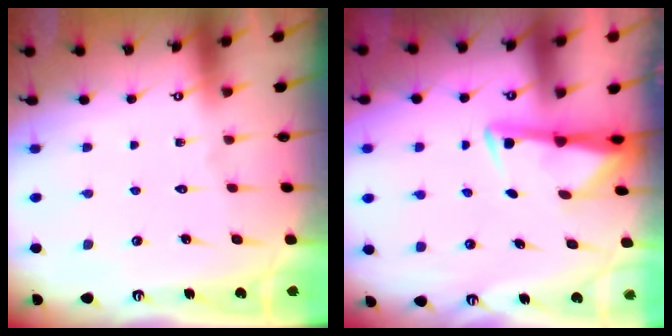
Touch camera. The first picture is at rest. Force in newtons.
{"total": 3.0, "press": 2.9, "slide": 0.5}